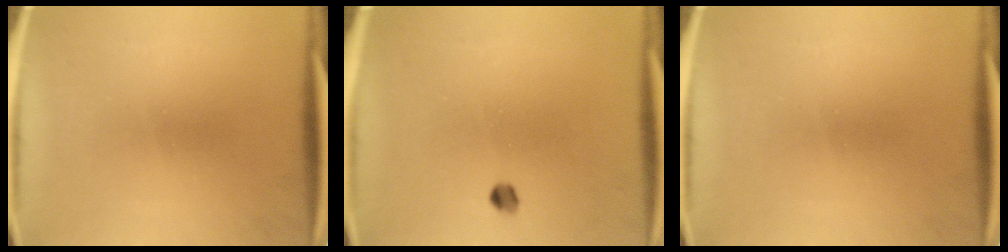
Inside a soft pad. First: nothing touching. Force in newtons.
{"total": 1.7}
{"total": 0.0}